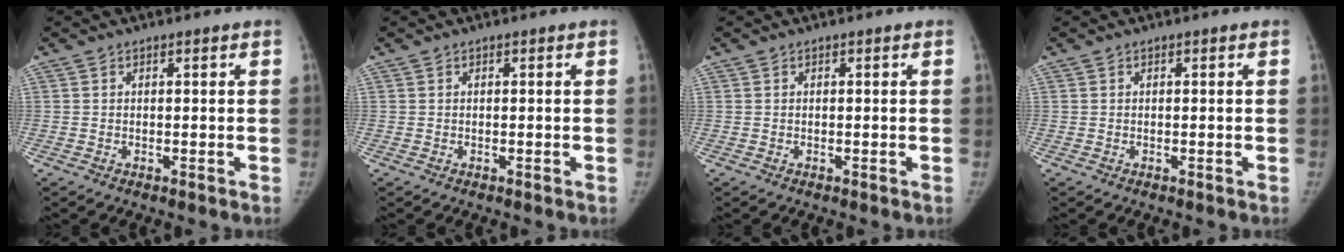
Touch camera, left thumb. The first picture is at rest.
{"total": 0.0}
{"total": 0.0}
{"total": 0.0}